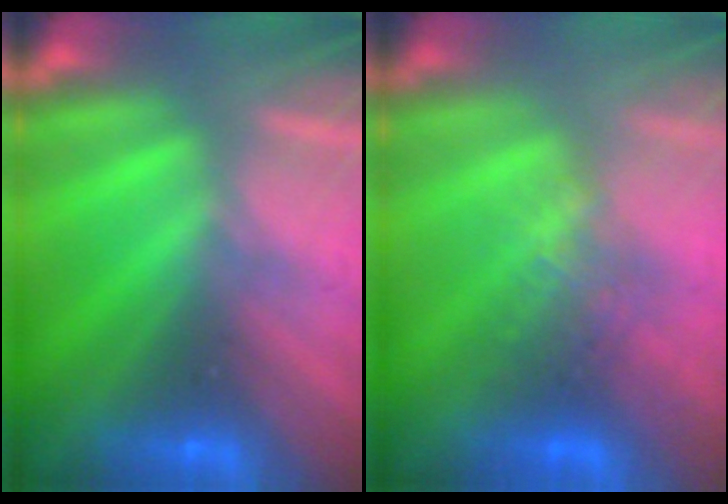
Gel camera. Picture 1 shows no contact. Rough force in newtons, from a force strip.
{"total": 2.6}